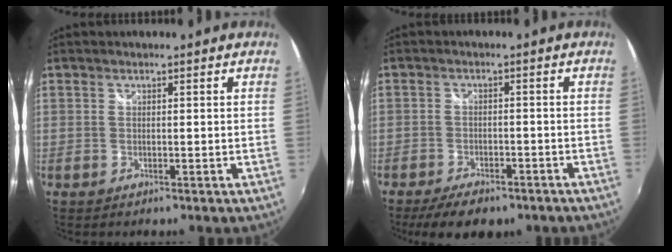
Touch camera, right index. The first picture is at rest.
{"total": 8.3, "force": [-6.1, 3.9, 4.0], "torque": [-0.096, -0.005, -0.092]}